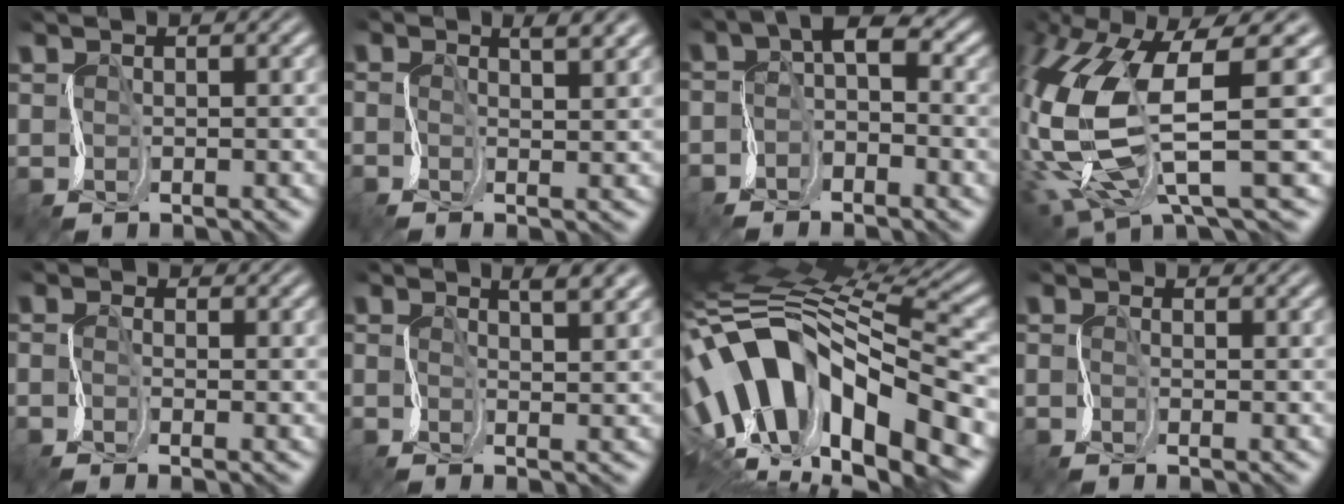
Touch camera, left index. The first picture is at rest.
{"total": 3.4, "force": [1.3, 0.9, 3.0], "torque": [-0.027, 0.011, 0.011]}
{"total": 4.0, "force": [-0.9, 1.8, 3.5], "torque": [-0.063, 0.015, -0.027]}
{"total": 11.0, "force": [1.3, 3.9, 10.2], "torque": [-0.233, -0.022, 0.033]}
{"total": 2.5, "force": [-1.6, 0.8, 1.7], "torque": [-0.030, -0.009, -0.023]}
{"total": 3.8, "force": [1.4, 1.1, 3.4], "torque": [-0.027, 0.015, 0.012]}
{"total": 14.9, "force": [-2.5, 7.0, 12.9], "torque": [-0.231, 0.009, -0.026]}
{"total": 0.8, "force": [-0.6, 0.2, 0.4], "torque": [-0.003, -0.003, -0.009]}